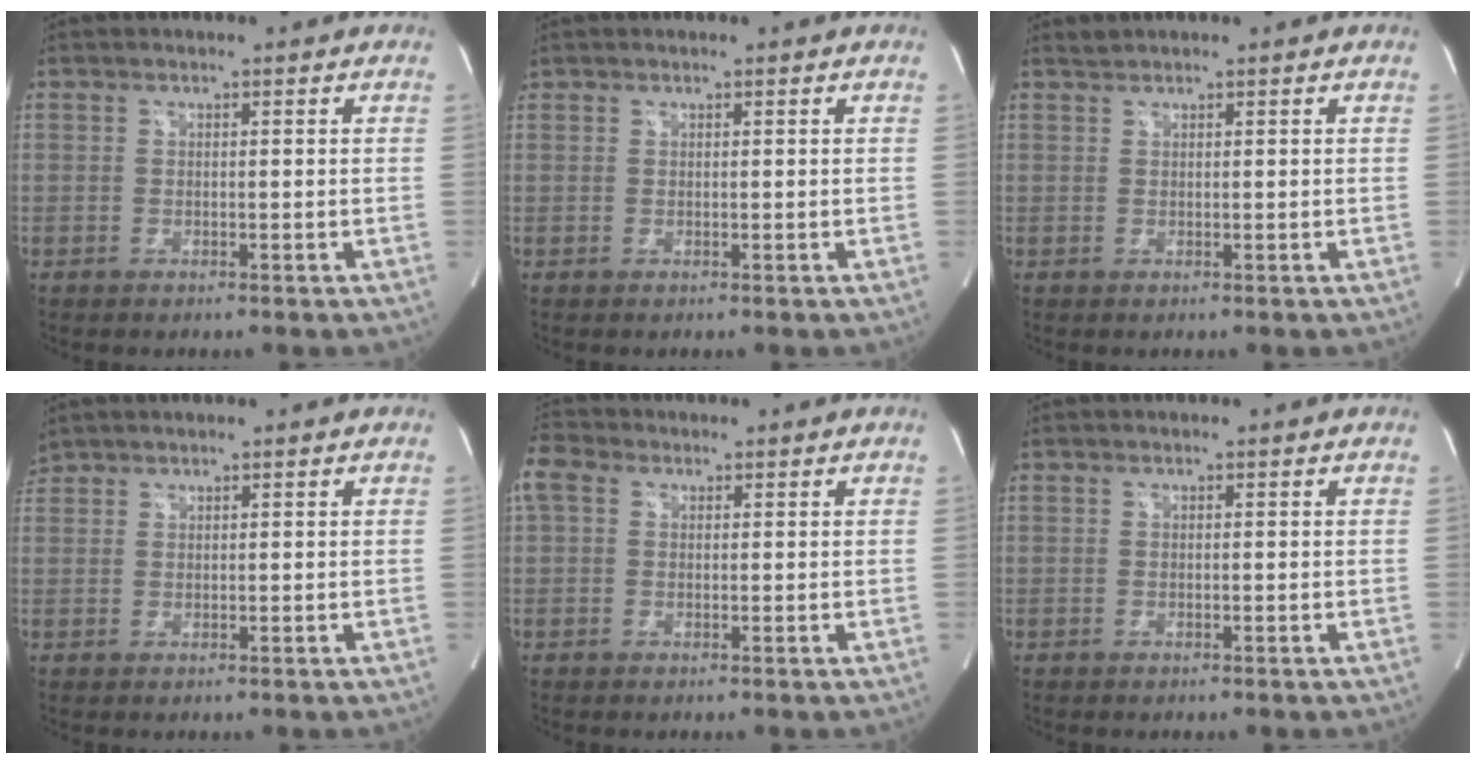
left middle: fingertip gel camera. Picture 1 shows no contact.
{"total": 0.6, "force": [0.5, 0.3, 0.0], "torque": [-0.004, 0.010, 0.010]}
{"total": 0.7, "force": [0.7, -0.2, -0.1], "torque": [-0.005, 0.004, 0.018]}
{"total": 1.9, "force": [1.9, 0.5, 0.0], "torque": [-0.007, 0.020, 0.039]}
{"total": 4.0, "force": [1.6, 2.9, 2.2], "torque": [-0.066, 0.031, 0.032]}
{"total": 0.0}